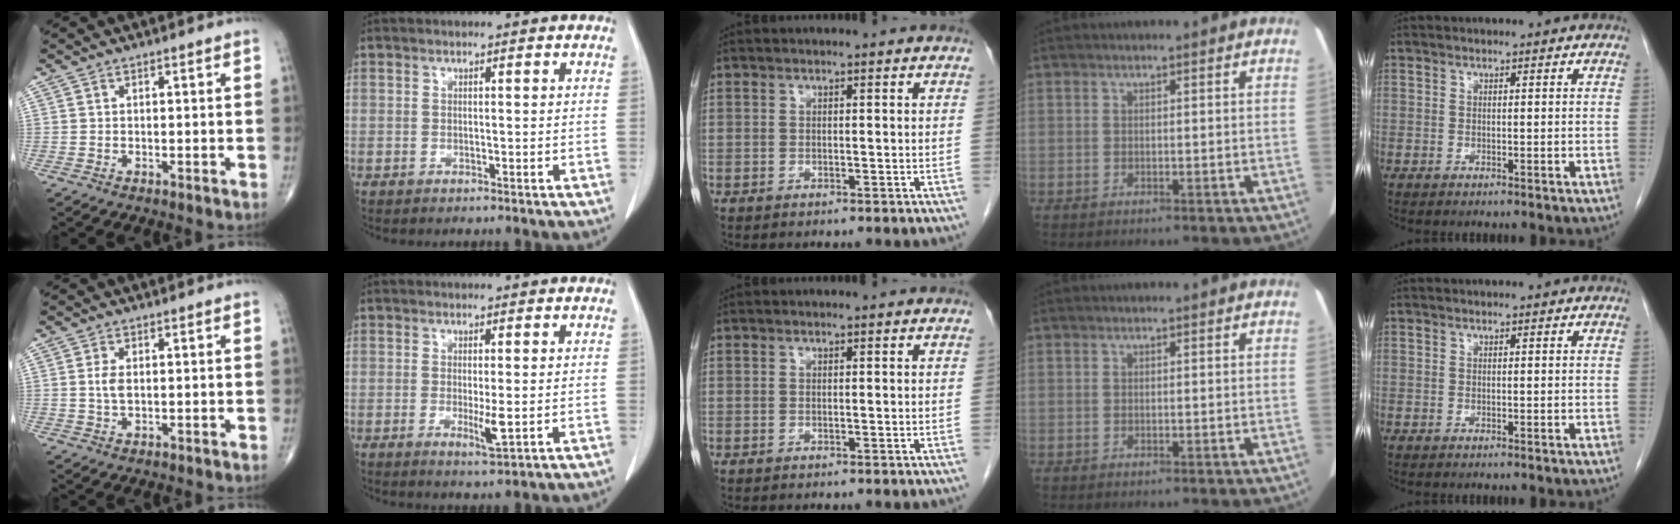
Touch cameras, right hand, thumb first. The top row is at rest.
{"thumb": {"total": 2.5, "force": [0.2, 1.3, 2.2], "torque": [-0.046, 0.001, 0.003]}, "index": {"total": 3.3, "force": [-0.5, 0.4, 3.2], "torque": [-0.053, -0.009, -0.006]}}